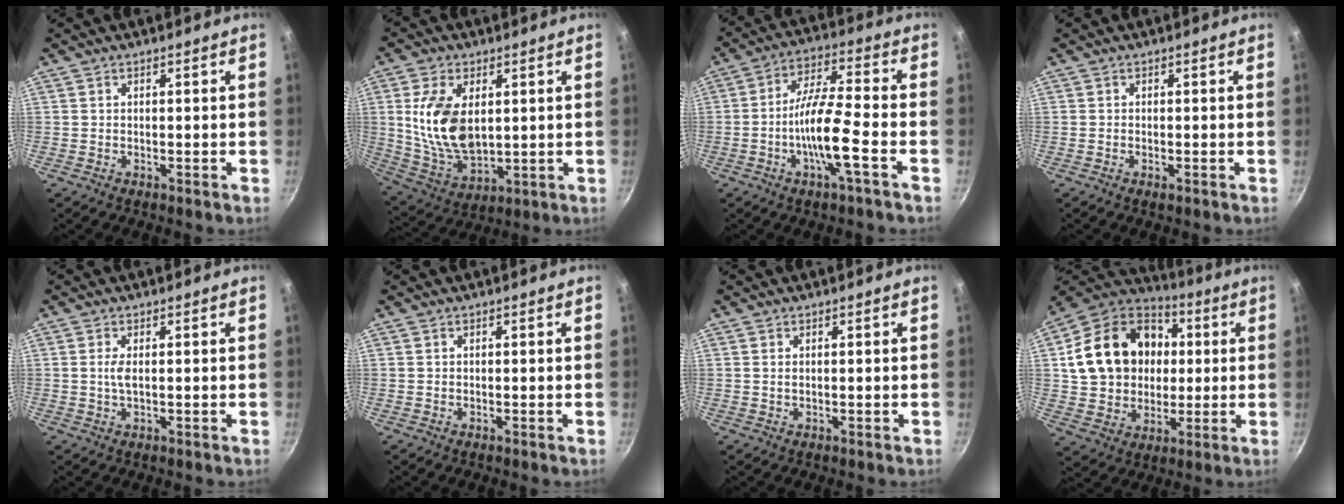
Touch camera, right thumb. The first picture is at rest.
{"total": 14.4, "force": [2.6, 8.5, 11.3], "torque": [-0.203, -0.024, 0.060]}
{"total": 11.1, "force": [-3.8, 1.8, 10.3], "torque": [-0.189, 0.032, -0.077]}
{"total": 0.6, "force": [-0.2, 0.1, 0.5], "torque": [-0.011, -0.001, -0.004]}
{"total": 2.1, "force": [0.2, 0.7, 2.0], "torque": [-0.044, -0.001, 0.005]}
{"total": 0.0}
{"total": 0.9, "force": [0.3, 0.5, 0.7], "torque": [-0.011, 0.001, 0.004]}
{"total": 21.7, "force": [3.2, 17.5, 12.4], "torque": [-0.192, 0.027, 0.058]}